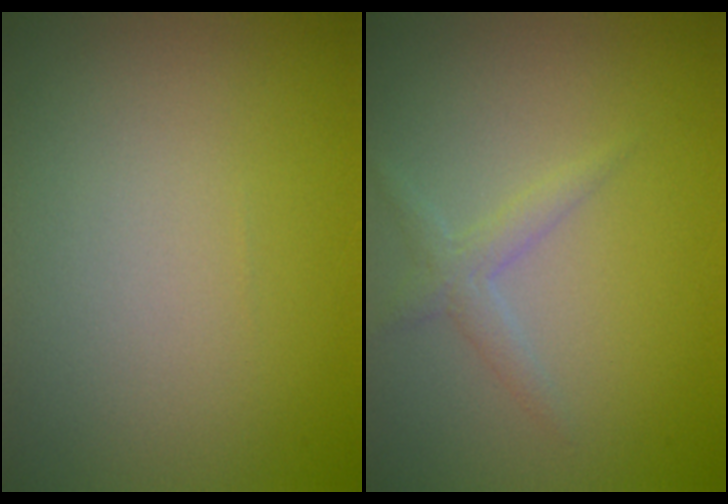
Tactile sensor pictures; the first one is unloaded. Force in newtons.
{"total": 1.5, "press": 1.5, "slide": 0.1}